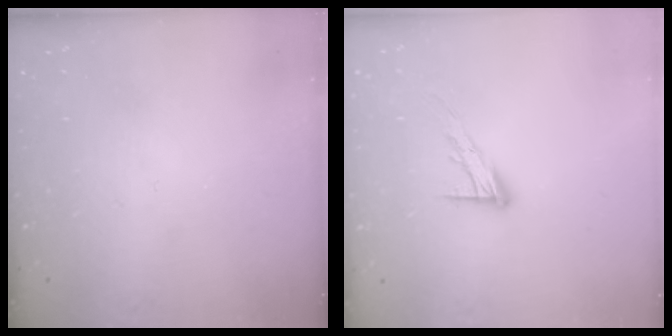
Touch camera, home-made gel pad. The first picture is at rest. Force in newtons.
{"total": 9.8, "press": 9.8, "slide": 0.6}